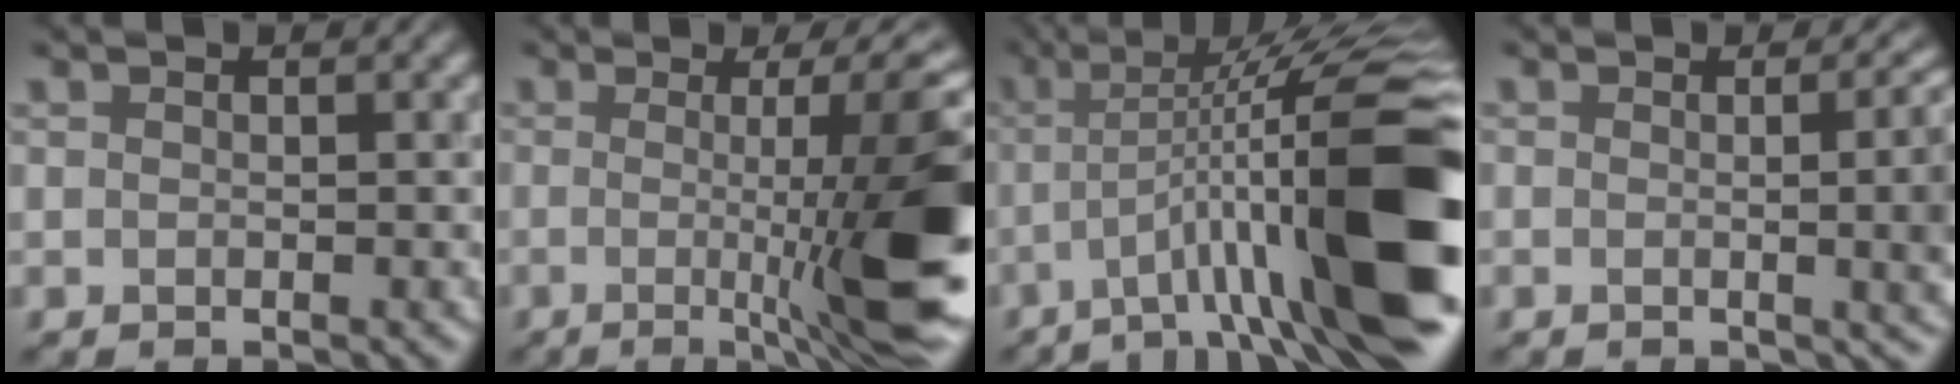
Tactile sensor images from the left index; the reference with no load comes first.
{"total": 11.2, "force": [-1.0, 1.5, 11.1], "torque": [-0.138, -0.010, -0.012]}
{"total": 15.1, "force": [-2.6, 2.6, 14.6], "torque": [-0.218, 0.025, -0.039]}
{"total": 7.0, "force": [-0.4, 3.1, 6.3], "torque": [-0.046, -0.005, 0.001]}